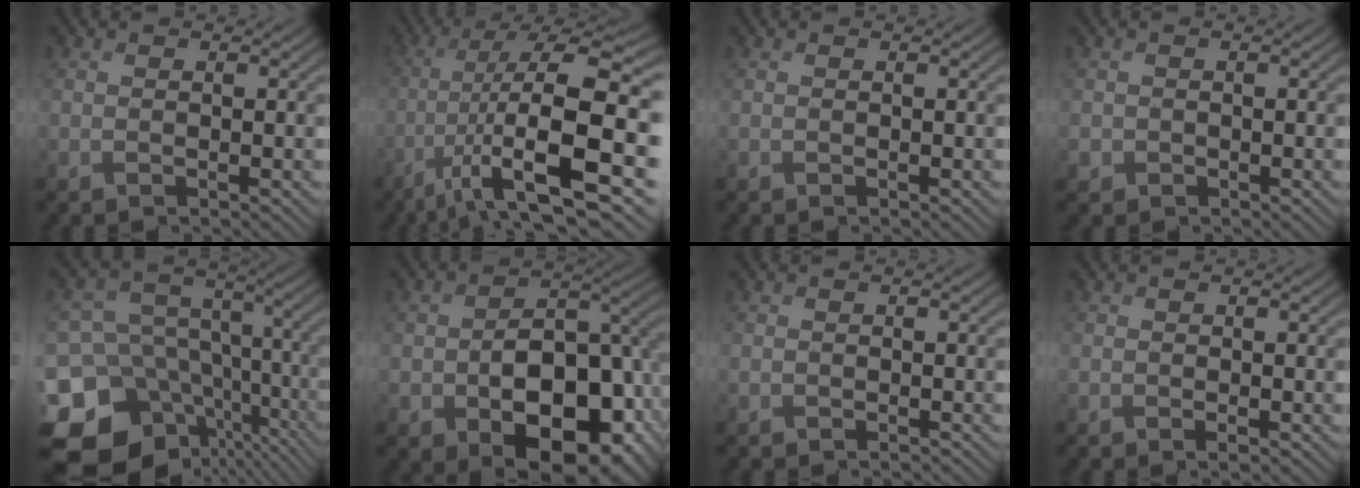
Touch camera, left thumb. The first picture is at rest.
{"total": 15.3, "force": [-5.4, 4.3, 13.6], "torque": [-0.251, -0.011, -0.082]}
{"total": 0.0}
{"total": 1.1, "force": [-0.4, 1.0, 0.1], "torque": [0.000, -0.007, -0.011]}
{"total": 17.9, "force": [-8.2, 13.2, 8.9], "torque": [-0.229, -0.022, -0.104]}
{"total": 16.9, "force": [-6.4, 10.9, 11.2], "torque": [-0.149, -0.039, -0.082]}
{"total": 0.5, "force": [-0.3, 0.4, 0.1], "torque": [-0.001, -0.005, -0.006]}
{"total": 0.8, "force": [-0.3, 0.5, 0.5], "torque": [-0.009, -0.004, -0.005]}